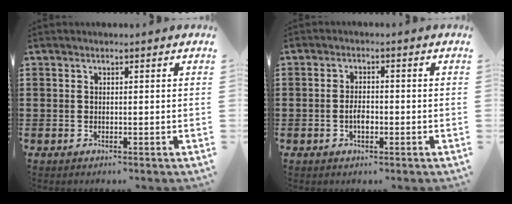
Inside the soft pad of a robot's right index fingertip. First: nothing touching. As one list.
[{"total": 2.6, "force": [-0.7, 1.1, 2.2], "torque": [-0.041, 0.001, -0.012]}]